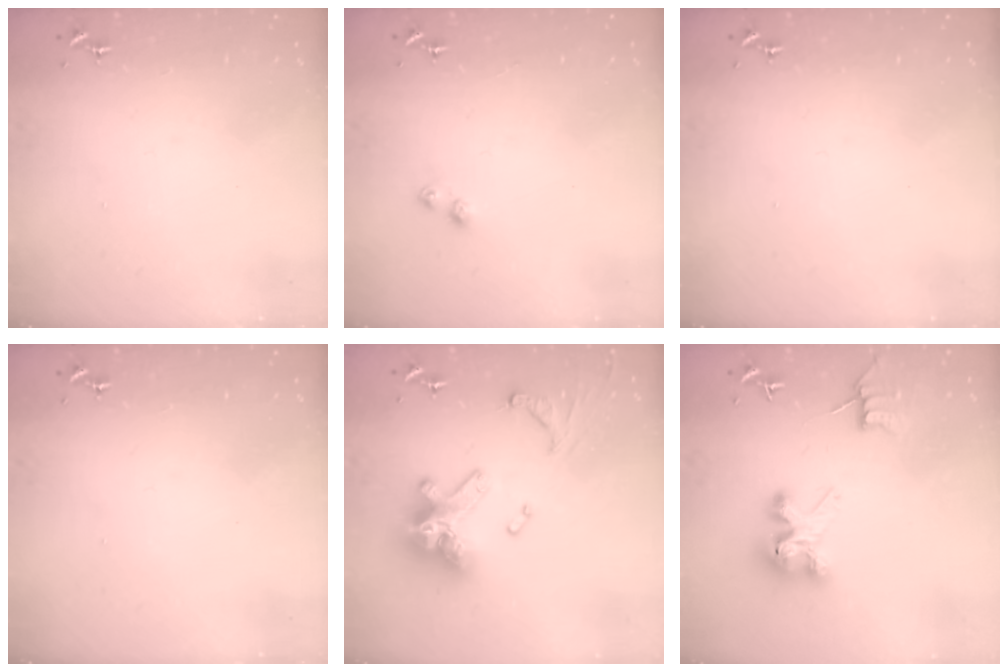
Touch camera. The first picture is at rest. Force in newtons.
{"total": 3.5, "press": 3.4, "slide": 0.4}
{"total": 0.0}
{"total": 0.0}
{"total": 18.7, "press": 18.6, "slide": 2.3}
{"total": 8.0, "press": 8.0, "slide": 0.4}